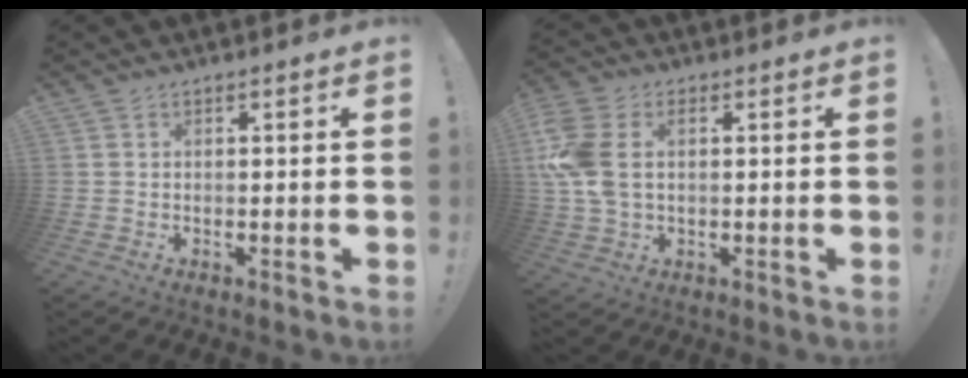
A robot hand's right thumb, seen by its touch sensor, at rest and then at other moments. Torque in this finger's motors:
{"motor_torque": [1.20, 1.93, 1.20, 0.04, 0.15]}